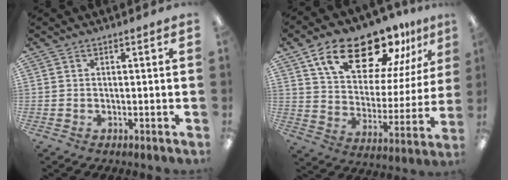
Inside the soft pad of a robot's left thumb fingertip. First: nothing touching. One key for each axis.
{"total": 21.0, "fx": 15.2, "fy": 9.2, "fz": 11.2, "tx": -0.191, "ty": -0.089, "tz": 0.261}